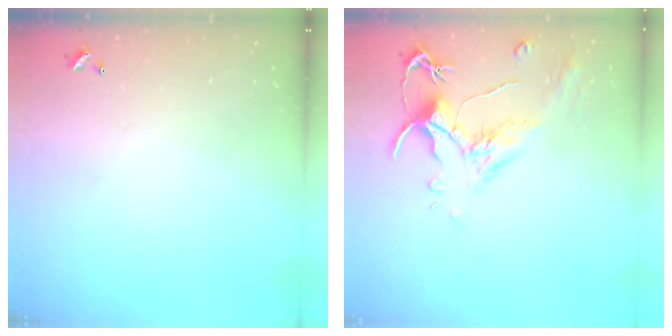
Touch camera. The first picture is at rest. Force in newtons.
{"total": 1.6, "press": 1.1, "slide": 1.1}